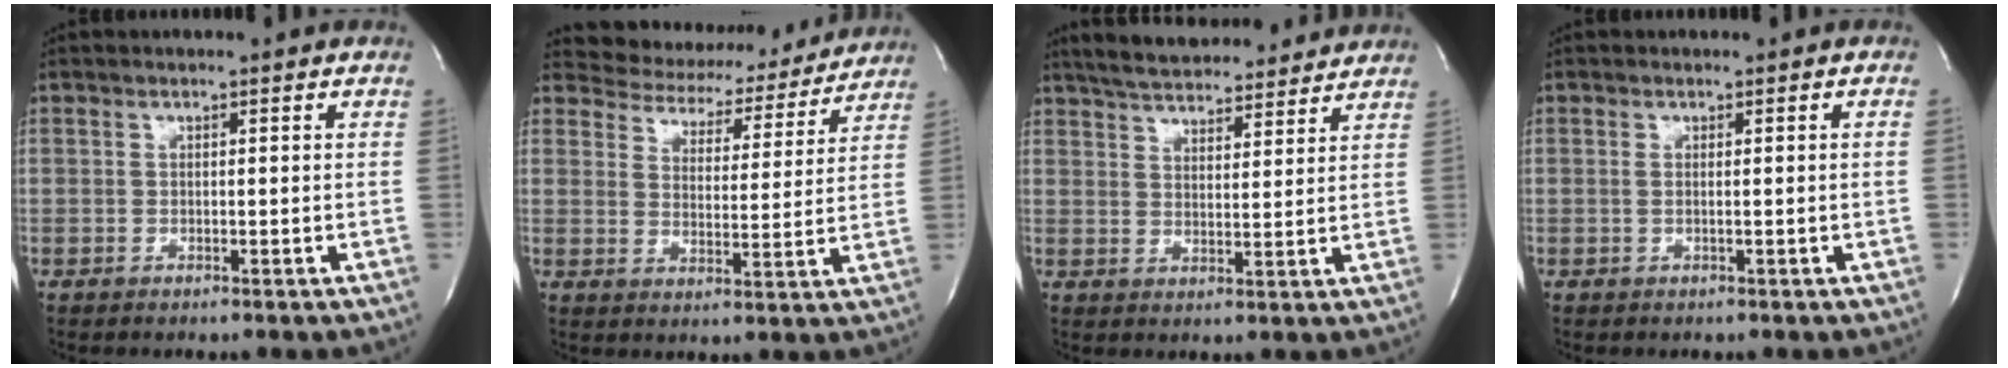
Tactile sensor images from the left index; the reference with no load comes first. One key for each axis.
{"total": 13.5, "fx": 12.6, "fy": 4.5, "fz": 1.6, "tx": -0.009, "ty": -0.001, "tz": 0.155}
{"total": 15.9, "fx": 14.6, "fy": 3.4, "fz": 5.5, "tx": -0.089, "ty": 0.025, "tz": 0.211}
{"total": 1.0, "fx": 0.0, "fy": -0.2, "fz": 1.0, "tx": -0.025, "ty": 0.007, "tz": 0.005}